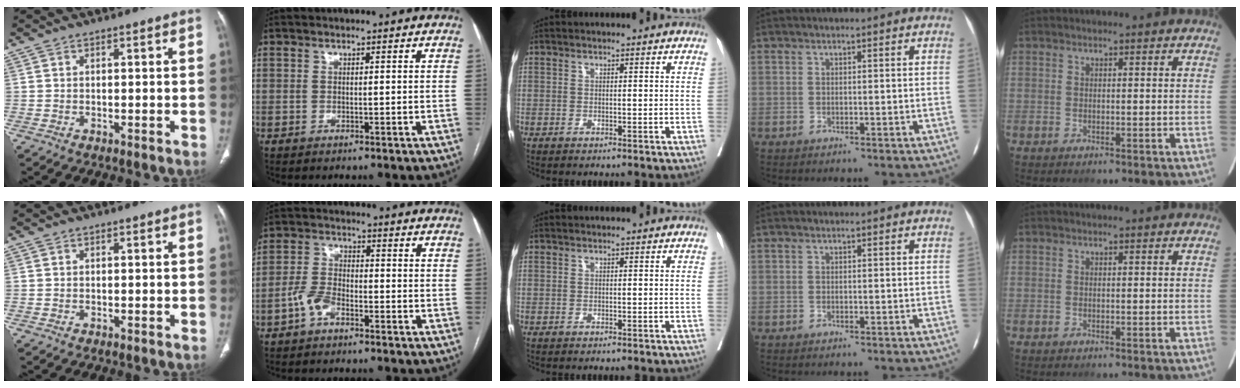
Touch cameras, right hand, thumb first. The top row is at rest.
{"index": {"total": 4.4, "force": [-2.5, 2.1, 2.9], "torque": [-0.068, 0.010, -0.050]}}